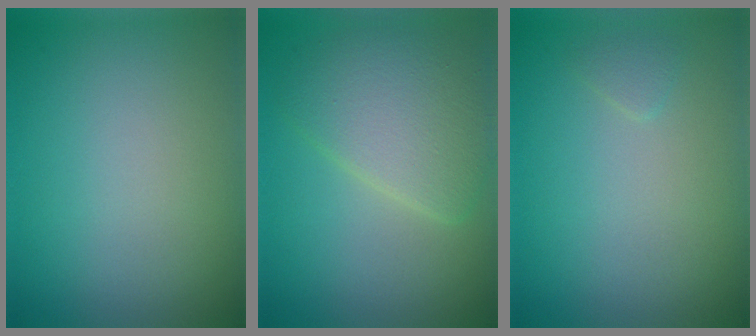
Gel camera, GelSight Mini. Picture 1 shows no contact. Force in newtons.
{"total": 5.3, "press": 5.3, "slide": 0.1}
{"total": 0.6, "press": 0.6, "slide": 0.0}